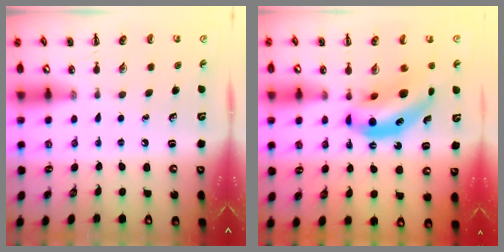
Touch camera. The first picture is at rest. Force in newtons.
{"total": 10.6, "press": 10.3, "slide": 2.5}